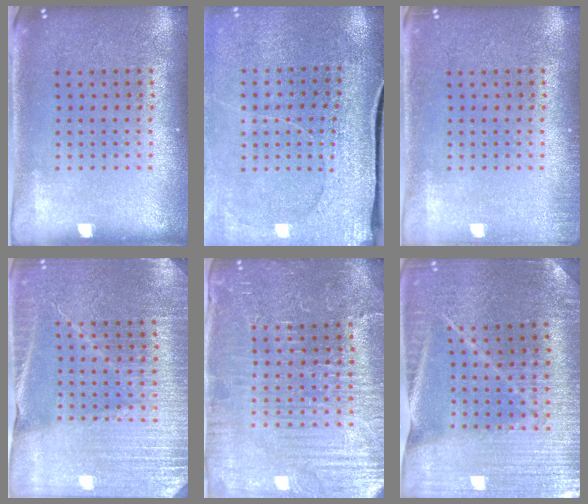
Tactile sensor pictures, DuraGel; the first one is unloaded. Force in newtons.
{"total": 3.0, "press": 2.8, "slide": 1.1}
{"total": 0.9, "press": 0.9, "slide": 0.2}
{"total": 3.4, "press": 3.3, "slide": 0.7}
{"total": 4.4, "press": 4.2, "slide": 1.2}
{"total": 3.0, "press": 3.0, "slide": 0.3}